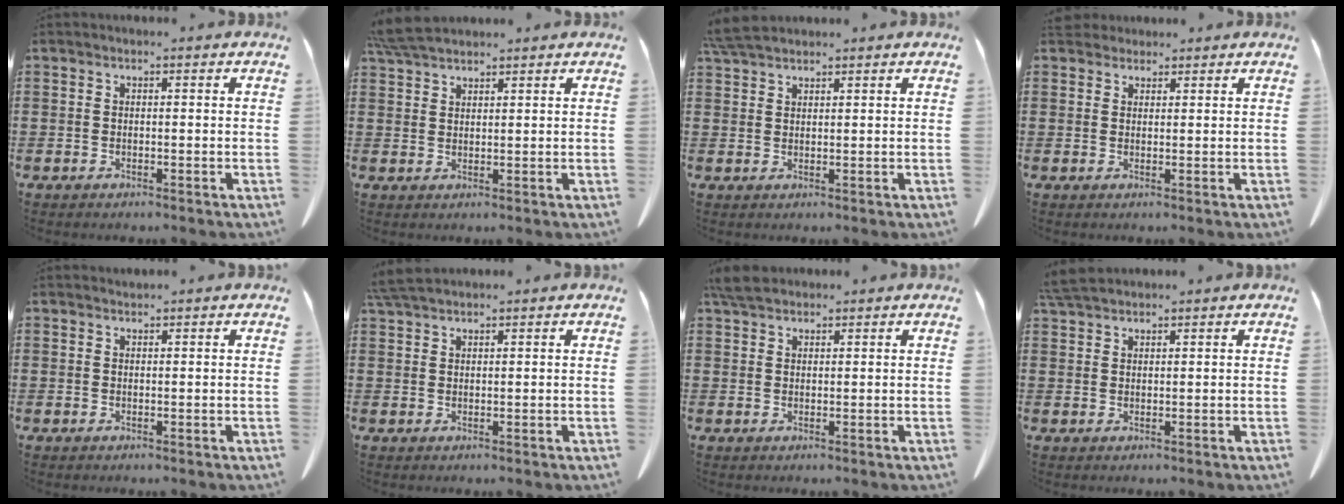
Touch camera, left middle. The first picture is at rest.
{"total": 4.7, "force": [4.2, 0.8, 2.0], "torque": [-0.051, -0.006, 0.081]}
{"total": 4.1, "force": [3.6, 0.7, 1.8], "torque": [-0.046, -0.003, 0.070]}
{"total": 2.6, "force": [2.4, 1.0, 0.5], "torque": [-0.009, -0.002, 0.046]}
{"total": 0.7, "force": [0.7, 0.1, 0.0], "torque": [-0.003, -0.003, 0.016]}
{"total": 3.3, "force": [2.9, 0.4, 1.5], "torque": [-0.038, -0.003, 0.058]}
{"total": 3.7, "force": [3.1, 1.2, 1.6], "torque": [-0.039, 0.003, 0.061]}
{"total": 3.6, "force": [3.2, 0.6, 1.4], "torque": [-0.038, -0.004, 0.064]}